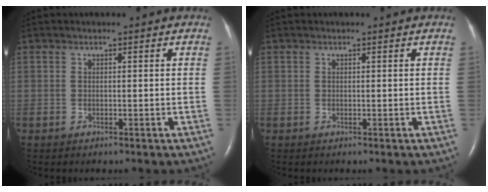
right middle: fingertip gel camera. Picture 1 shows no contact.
{"total": 0.0}